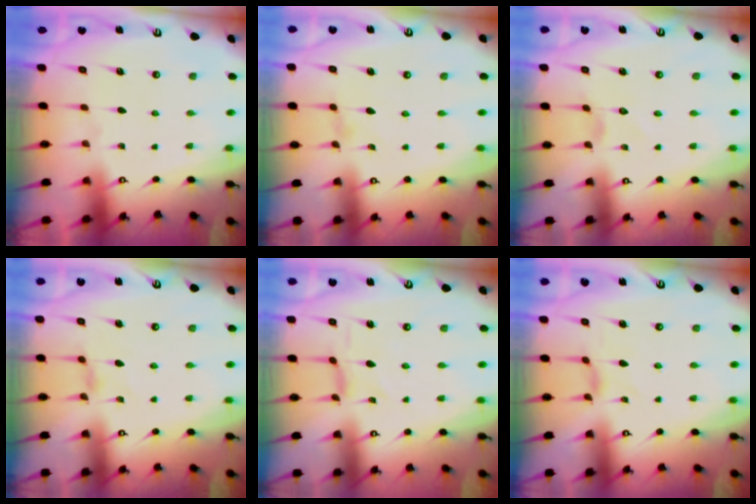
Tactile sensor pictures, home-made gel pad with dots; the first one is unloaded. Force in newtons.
{"total": 0.0}
{"total": 0.8, "press": 0.8, "slide": 0.1}
{"total": 0.7, "press": 0.6, "slide": 0.3}
{"total": 0.0}
{"total": 1.3, "press": 1.2, "slide": 0.4}